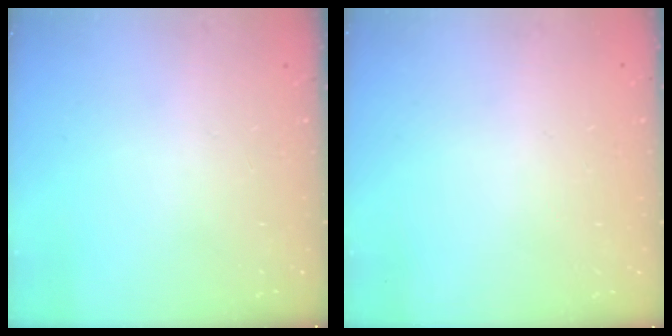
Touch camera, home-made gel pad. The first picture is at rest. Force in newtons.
{"total": 0.0}